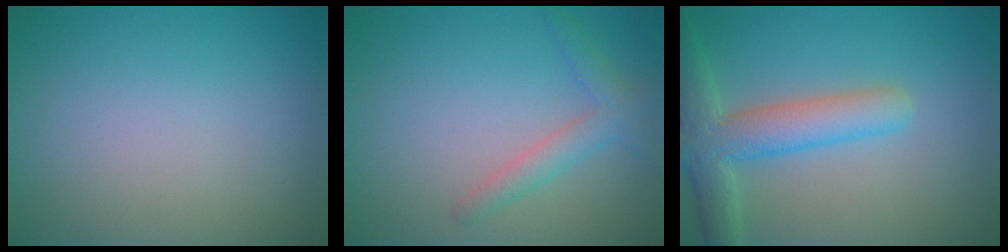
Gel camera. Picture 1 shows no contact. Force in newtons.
{"total": 2.3, "press": 2.3, "slide": 0.1}
{"total": 5.4, "press": 5.4, "slide": 0.4}